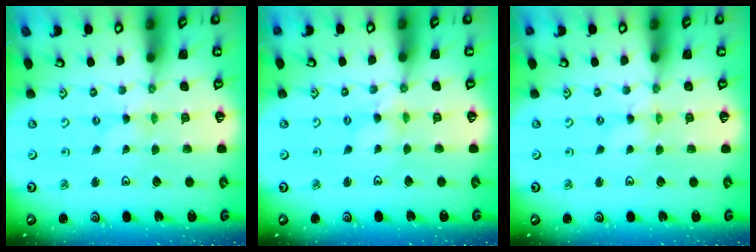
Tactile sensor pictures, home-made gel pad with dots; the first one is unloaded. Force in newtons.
{"total": 3.0, "press": 3.0, "slide": 0.4}
{"total": 0.0}